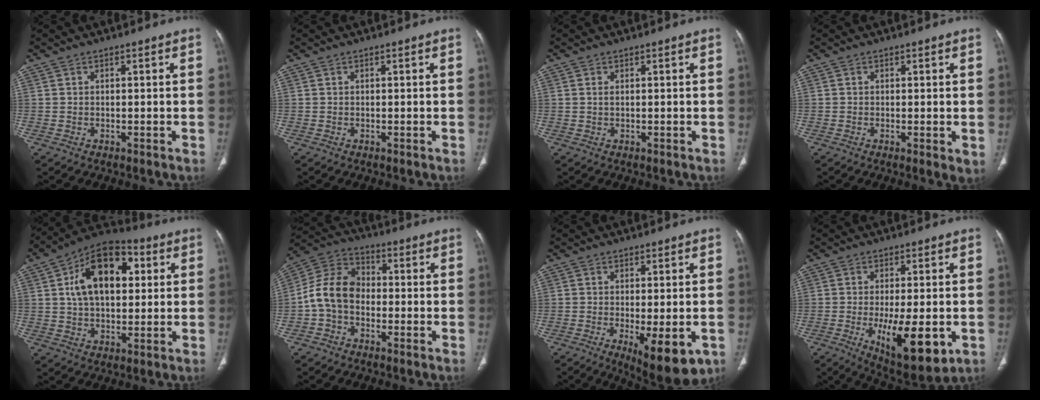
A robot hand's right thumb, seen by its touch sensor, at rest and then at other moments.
{"total": 0.0}
{"total": 0.8, "force": [0.2, 0.4, 0.6], "torque": [-0.018, 0.003, 0.007]}
{"total": 2.2, "force": [-0.1, 0.6, 2.1], "torque": [-0.037, -0.011, -0.004]}
{"total": 16.7, "force": [4.0, 10.1, 12.7], "torque": [-0.181, 0.014, 0.060]}
{"total": 9.9, "force": [-1.8, 7.4, 6.4], "torque": [-0.114, 0.037, -0.048]}
{"total": 10.6, "force": [-3.7, 3.8, 9.2], "torque": [-0.122, -0.016, -0.047]}
{"total": 14.0, "force": [-3.7, 5.2, 12.5], "torque": [-0.185, -0.022, -0.043]}